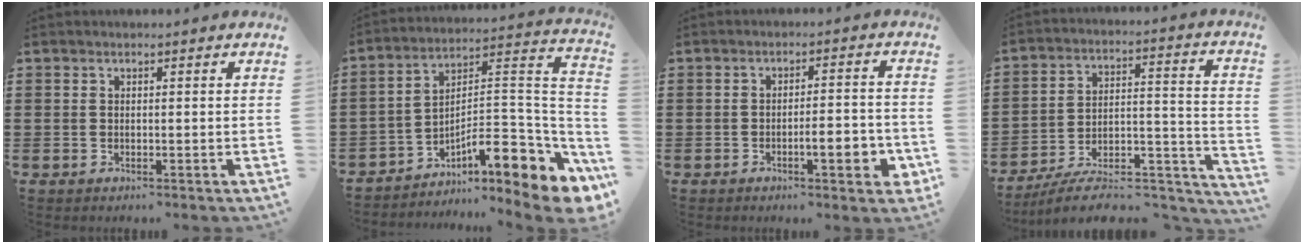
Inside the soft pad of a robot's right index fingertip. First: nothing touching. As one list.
[{"total": 9.7, "force": [-5.2, 3.5, 7.4], "torque": [-0.103, -0.014, -0.100]}, {"total": 4.9, "force": [-1.9, 1.2, 4.4], "torque": [-0.063, -0.002, -0.035]}, {"total": 9.1, "force": [-7.9, 2.1, 4.0], "torque": [-0.053, 0.017, -0.150]}]